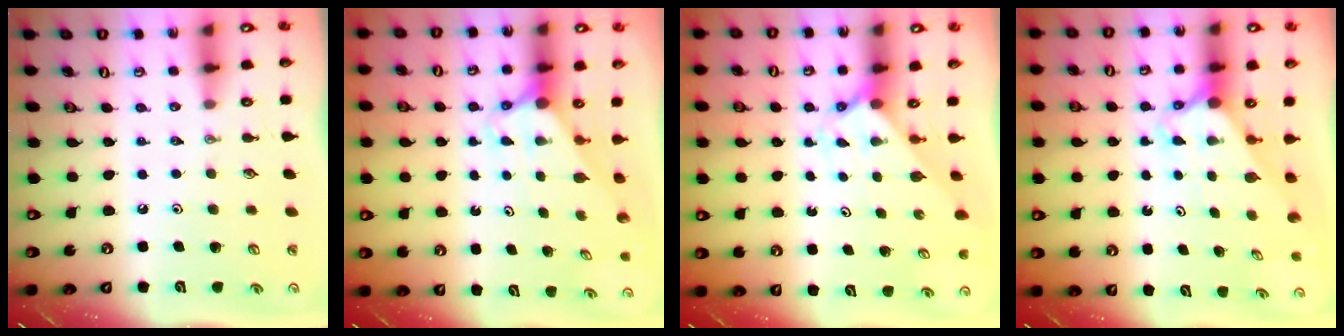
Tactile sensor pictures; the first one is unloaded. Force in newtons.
{"total": 2.8, "press": 2.8, "slide": 0.0}
{"total": 1.8, "press": 1.7, "slide": 0.2}
{"total": 2.7, "press": 2.7, "slide": 0.1}